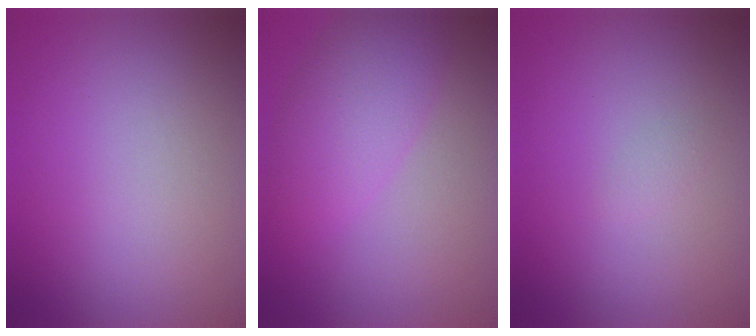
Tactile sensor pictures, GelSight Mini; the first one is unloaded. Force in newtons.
{"total": 4.8, "press": 4.8, "slide": 0.3}
{"total": 0.6, "press": 0.6, "slide": 0.1}